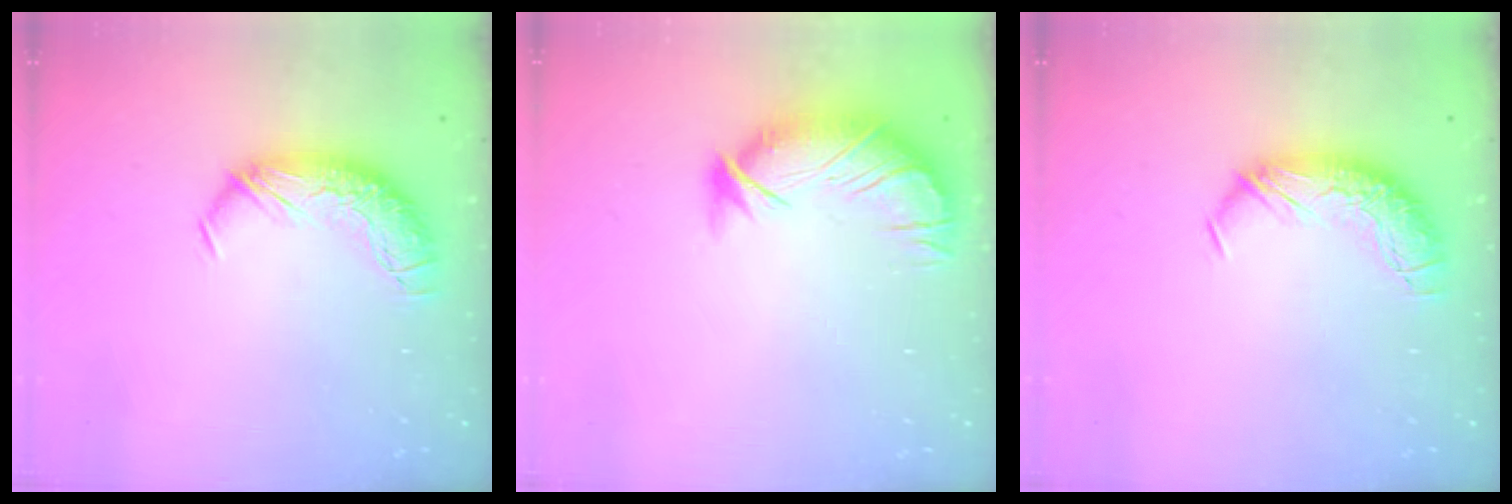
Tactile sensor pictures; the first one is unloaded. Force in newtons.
{"total": 3.9, "press": 3.4, "slide": 1.9}
{"total": 0.0}